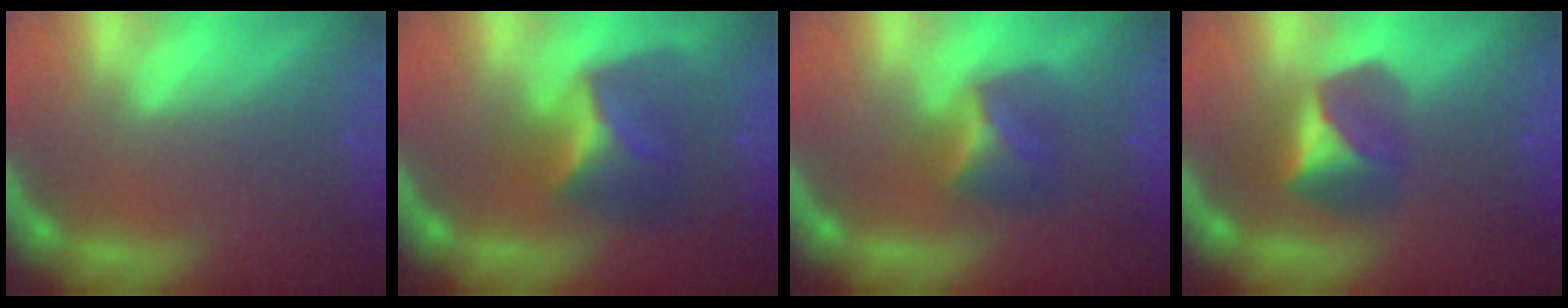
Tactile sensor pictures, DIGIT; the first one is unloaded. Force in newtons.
{"total": 5.9}
{"total": 4.0}
{"total": 4.4}